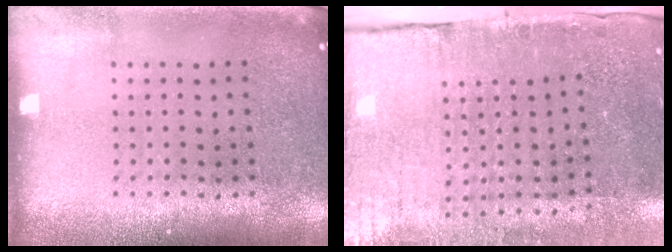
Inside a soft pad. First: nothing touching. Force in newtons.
{"total": 4.3, "press": 3.7, "slide": 2.2}